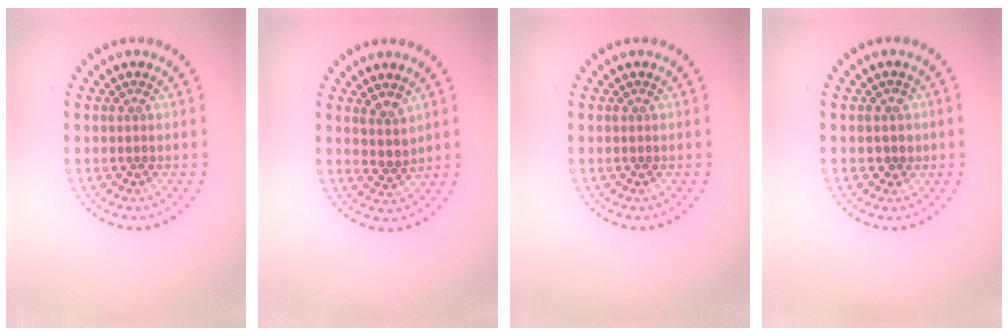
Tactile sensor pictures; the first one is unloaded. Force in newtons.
{"total": 1.8, "press": 1.4, "slide": 1.2}
{"total": 0.0}
{"total": 1.0, "press": 0.7, "slide": 0.6}